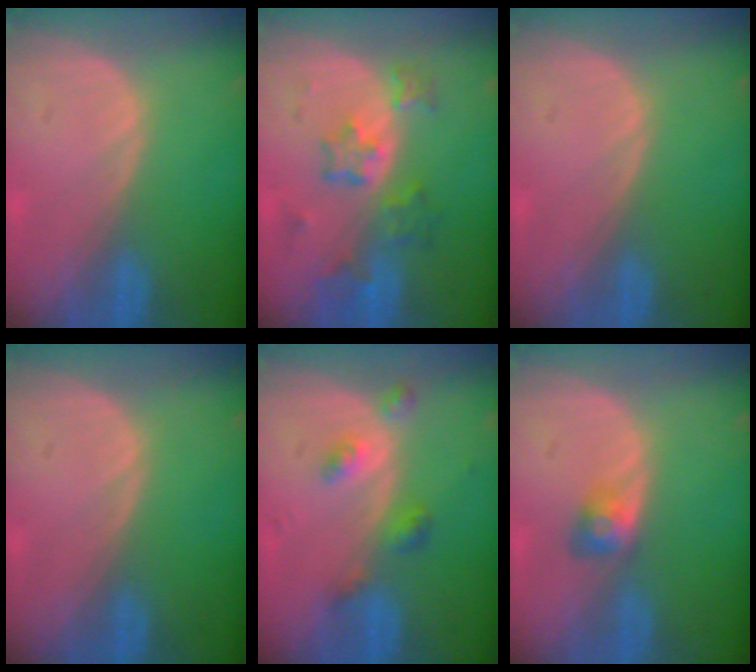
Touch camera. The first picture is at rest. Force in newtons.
{"total": 7.1, "press": 6.3, "slide": 3.3}
{"total": 0.0}
{"total": 0.0}
{"total": 4.5, "press": 4.0, "slide": 1.9}
{"total": 2.9, "press": 2.5, "slide": 1.4}